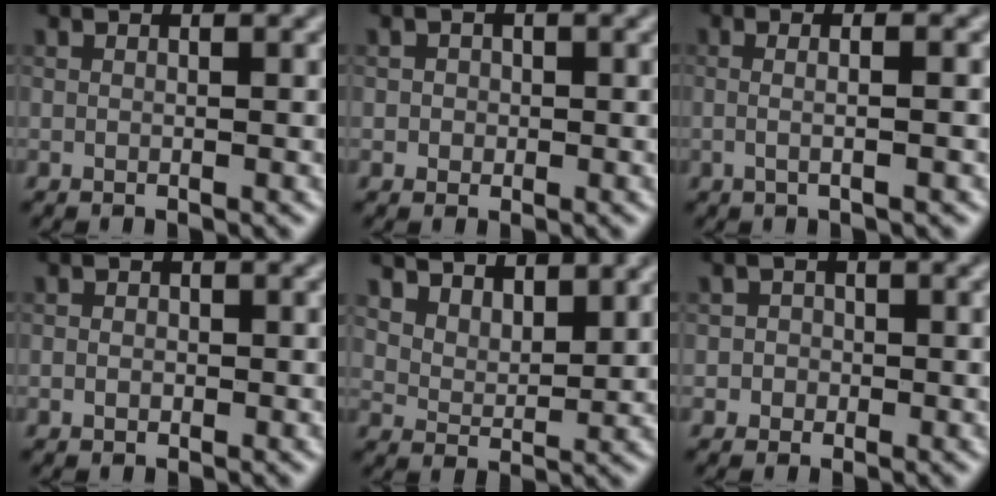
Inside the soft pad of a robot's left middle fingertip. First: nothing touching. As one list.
[{"total": 1.2, "force": [0.1, 1.1, 0.3], "torque": [0.009, -0.001, -0.002]}, {"total": 3.7, "force": [0.5, 1.6, 3.3], "torque": [-0.024, 0.002, -0.023]}, {"total": 0.9, "force": [-0.3, 0.8, 0.4], "torque": [-0.006, -0.001, -0.006]}, {"total": 7.1, "force": [5.8, 3.0, 2.6], "torque": [-0.071, -0.004, 0.099]}, {"total": 1.8, "force": [-0.2, 1.8, 0.3], "torque": [0.018, 0.004, -0.021]}]